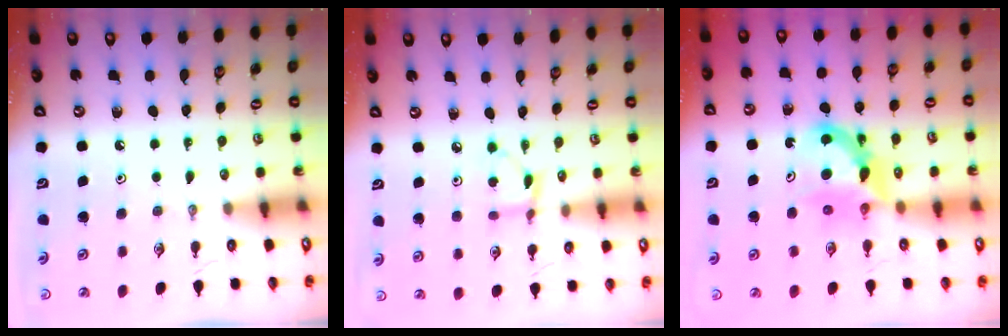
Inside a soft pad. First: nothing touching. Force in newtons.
{"total": 3.5, "press": 3.5, "slide": 0.4}
{"total": 7.8, "press": 7.8, "slide": 0.7}